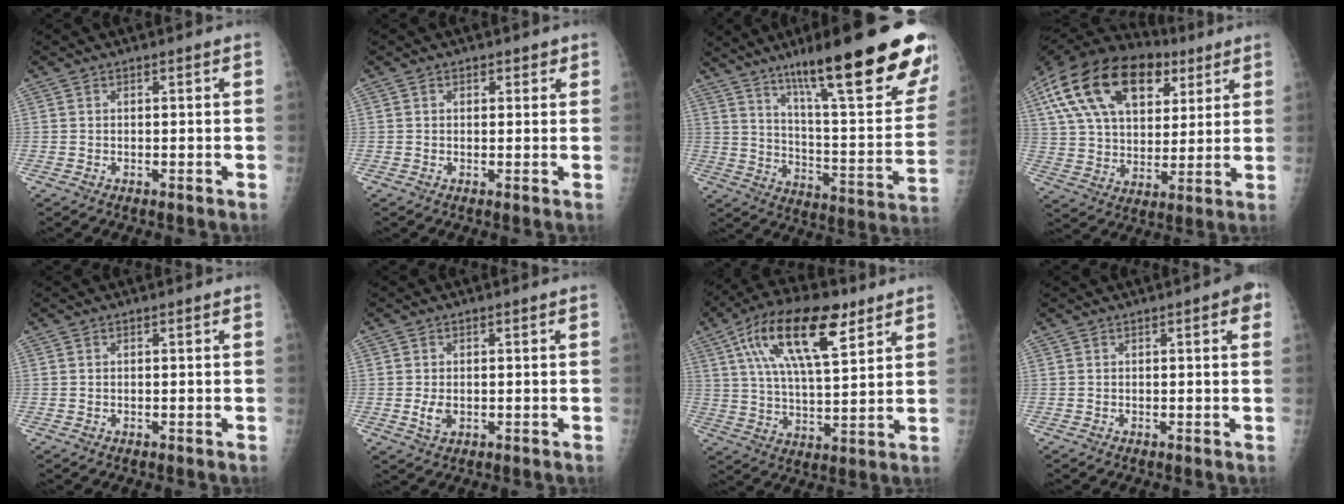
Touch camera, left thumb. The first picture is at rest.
{"total": 2.1, "force": [1.1, 1.5, 0.9], "torque": [0.005, -0.003, 0.012]}
{"total": 29.5, "force": [18.7, 4.9, 22.3], "torque": [-0.287, -0.061, 0.285]}
{"total": 25.6, "force": [11.3, 15.5, 16.9], "torque": [-0.292, 0.018, 0.192]}
{"total": 0.0}
{"total": 3.2, "force": [-0.3, 2.1, 2.4], "torque": [-0.042, -0.005, -0.002]}
{"total": 18.8, "force": [9.0, 7.6, 14.7], "torque": [-0.242, -0.013, 0.155]}
{"total": 3.2, "force": [1.3, 0.9, 2.8], "torque": [-0.026, 0.002, 0.012]}